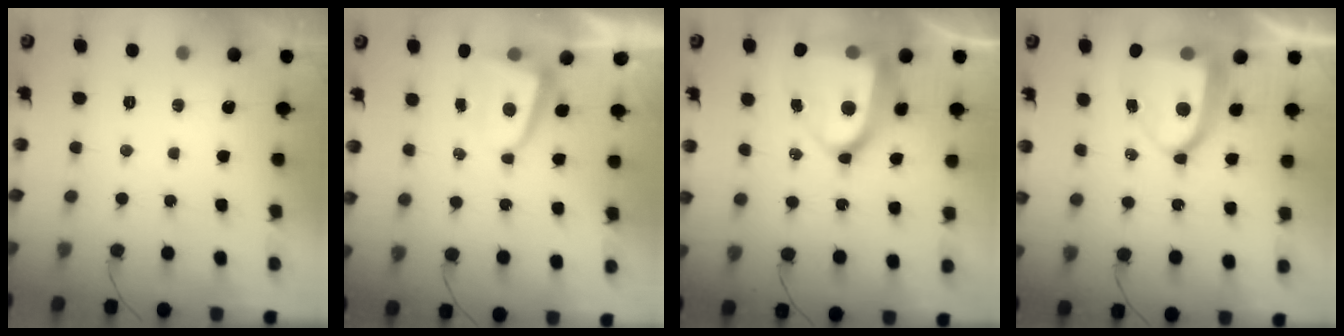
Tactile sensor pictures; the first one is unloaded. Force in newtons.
{"total": 2.7, "press": 2.6, "slide": 0.4}
{"total": 17.6, "press": 17.5, "slide": 1.6}
{"total": 12.1, "press": 12.0, "slide": 1.5}